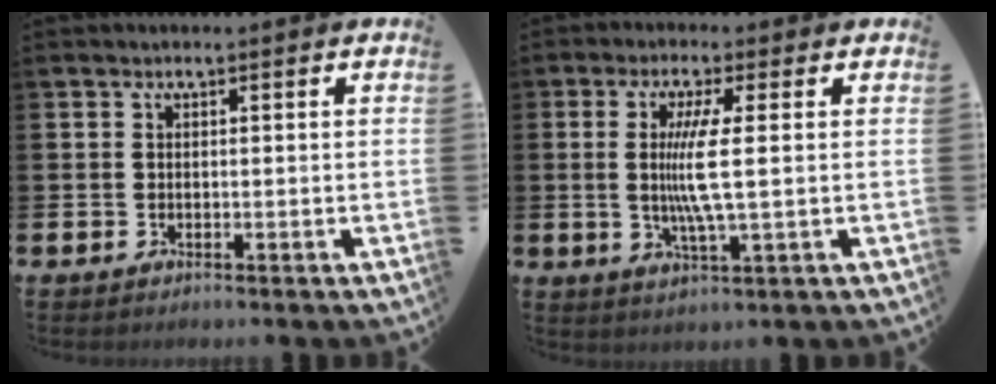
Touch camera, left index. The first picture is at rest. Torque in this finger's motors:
{"motor_torque": [1.20, -0.93, 0.36, 0.21]}